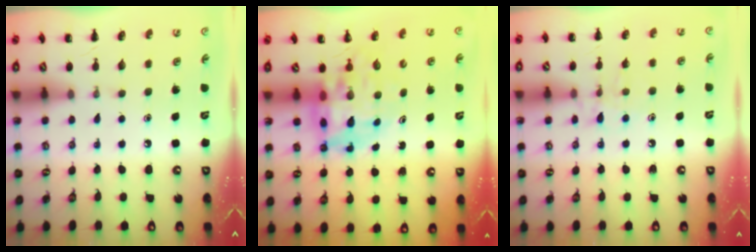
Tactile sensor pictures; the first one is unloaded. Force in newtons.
{"total": 10.6, "press": 10.1, "slide": 3.3}
{"total": 7.4, "press": 7.3, "slide": 1.2}